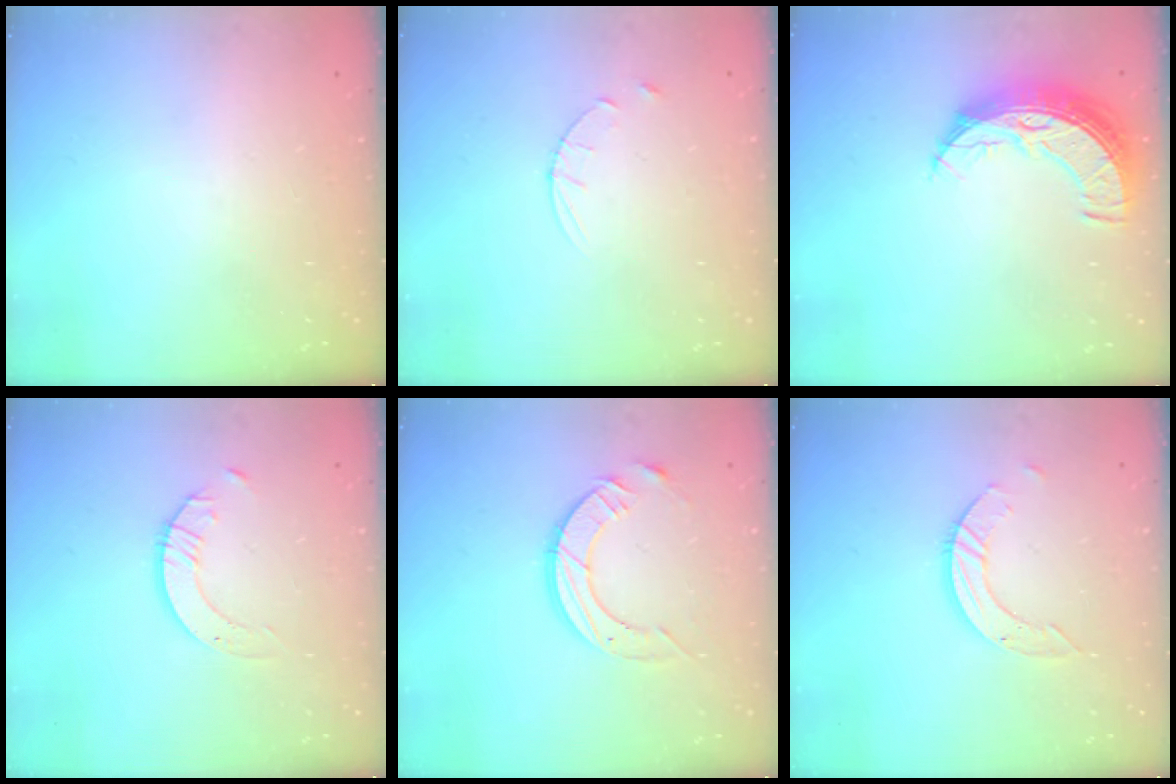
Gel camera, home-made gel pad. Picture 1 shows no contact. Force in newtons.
{"total": 4.9, "press": 4.9, "slide": 0.6}
{"total": 9.9, "press": 9.9, "slide": 0.7}
{"total": 2.1, "press": 2.1, "slide": 0.2}
{"total": 10.4, "press": 10.3, "slide": 0.9}
{"total": 5.8, "press": 5.8, "slide": 0.1}